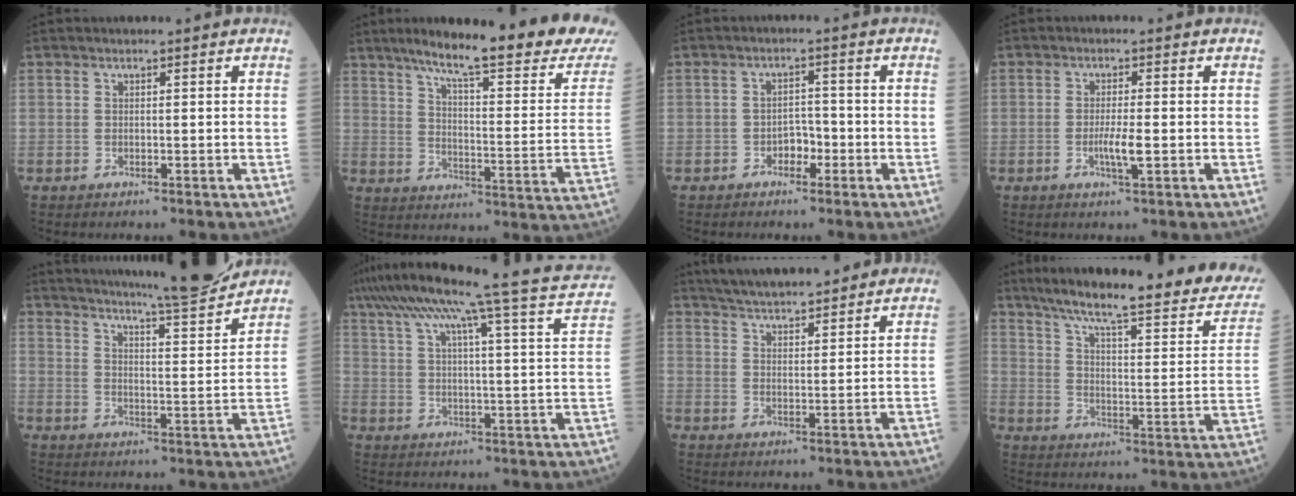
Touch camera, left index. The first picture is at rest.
{"total": 25.4, "force": [20.9, 1.1, 14.4], "torque": [-0.209, -0.063, 0.273]}
{"total": 2.6, "force": [-1.4, 1.6, 1.6], "torque": [-0.019, 0.008, -0.026]}
{"total": 3.2, "force": [-0.8, 0.1, 3.1], "torque": [-0.062, -0.005, -0.013]}
{"total": 16.5, "force": [15.2, -0.2, 6.4], "torque": [-0.105, -0.030, 0.208]}
{"total": 26.0, "force": [21.0, 0.9, 15.4], "torque": [-0.253, 0.005, 0.271]}
{"total": 15.2, "force": [13.6, 2.4, 6.4], "torque": [-0.100, 0.027, 0.200]}
{"total": 28.6, "force": [24.0, 2.5, 15.2], "torque": [-0.230, -0.055, 0.314]}